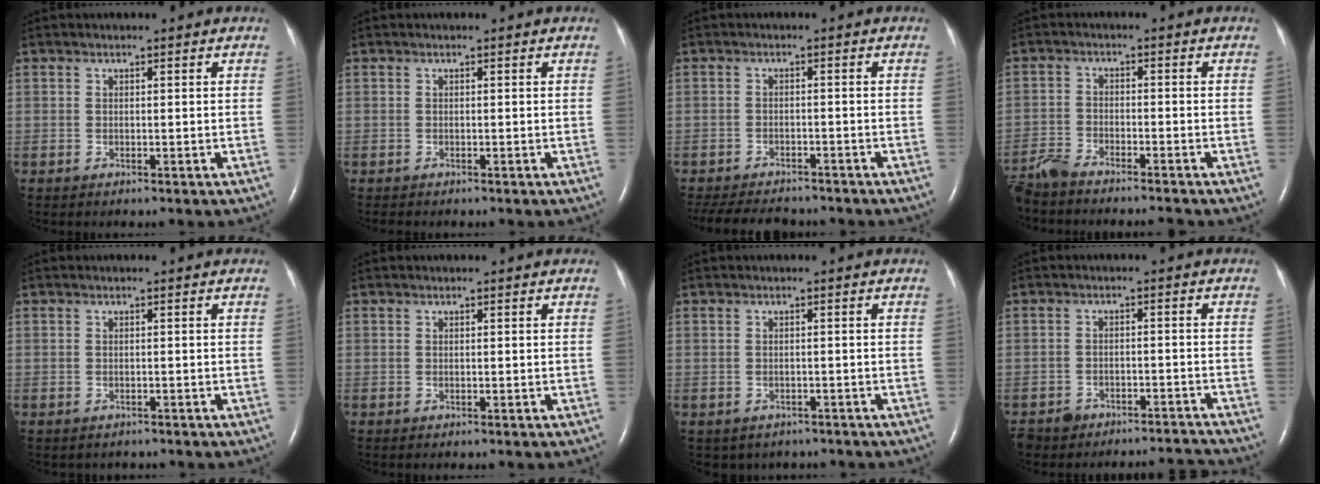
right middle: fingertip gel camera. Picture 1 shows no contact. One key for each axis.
{"total": 1.0, "fx": -0.8, "fy": 0.3, "fz": 0.4, "tx": -0.009, "ty": -0.002, "tz": -0.009}
{"total": 11.9, "fx": -10.5, "fy": 3.5, "fz": 4.3, "tx": -0.092, "ty": -0.007, "tz": -0.144}
{"total": 6.8, "fx": -6.4, "fy": 0.3, "fz": 2.1, "tx": -0.040, "ty": -0.013, "tz": -0.112}
{"total": 1.2, "fx": -1.0, "fy": 0.7, "fz": 0.1, "tx": -0.010, "ty": 0.000, "tz": -0.012}
{"total": 0.0}
{"total": 4.4, "fx": -3.5, "fy": 2.6, "fz": 0.6, "tx": -0.003, "ty": 0.012, "tz": -0.039}
{"total": 7.2, "fx": -7.0, "fy": 1.8, "fz": 0.0, "tx": 0.005, "ty": 0.015, "tz": -0.100}